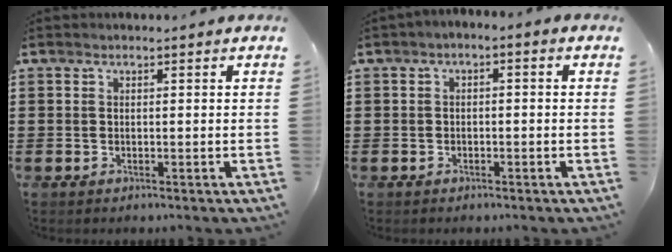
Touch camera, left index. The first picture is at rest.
{"total": 1.6, "force": [-1.4, 0.3, 0.6], "torque": [-0.013, 0.003, -0.029]}